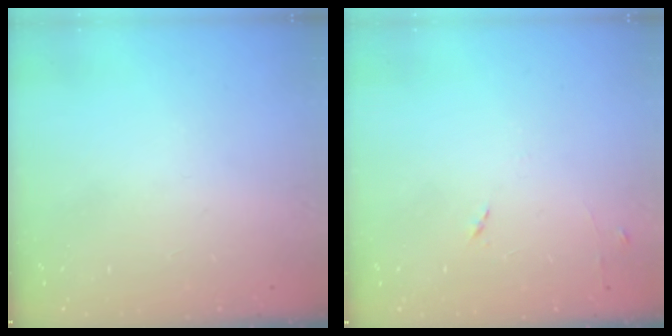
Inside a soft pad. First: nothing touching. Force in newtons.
{"total": 5.3, "press": 5.2, "slide": 0.8}